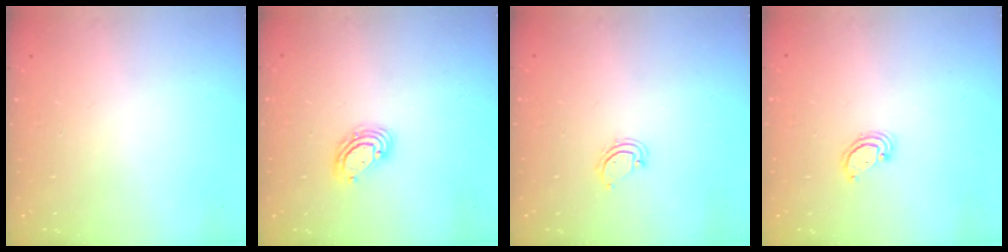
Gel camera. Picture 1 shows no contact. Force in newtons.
{"total": 5.7, "press": 5.6, "slide": 0.8}
{"total": 3.6, "press": 3.6, "slide": 0.2}
{"total": 2.3, "press": 2.3, "slide": 0.2}